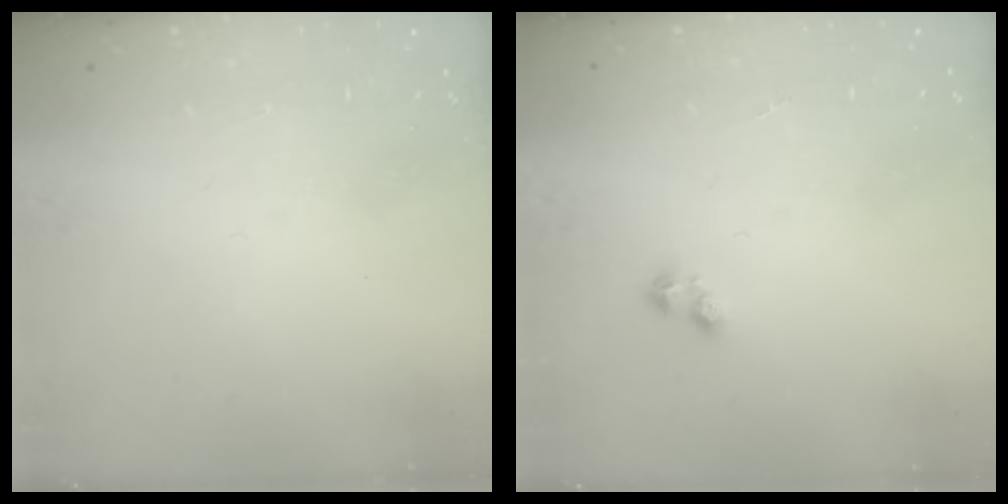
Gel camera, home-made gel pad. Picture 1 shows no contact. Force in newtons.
{"total": 1.2, "press": 1.0, "slide": 0.6}